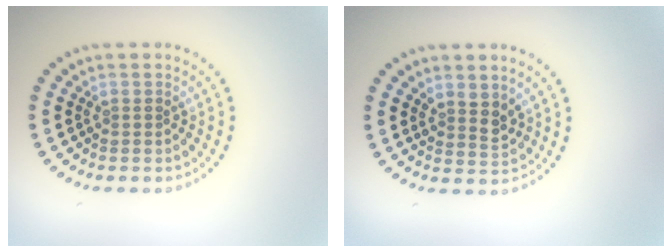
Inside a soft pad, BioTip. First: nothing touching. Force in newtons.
{"total": 1.7, "press": 1.5, "slide": 0.9}